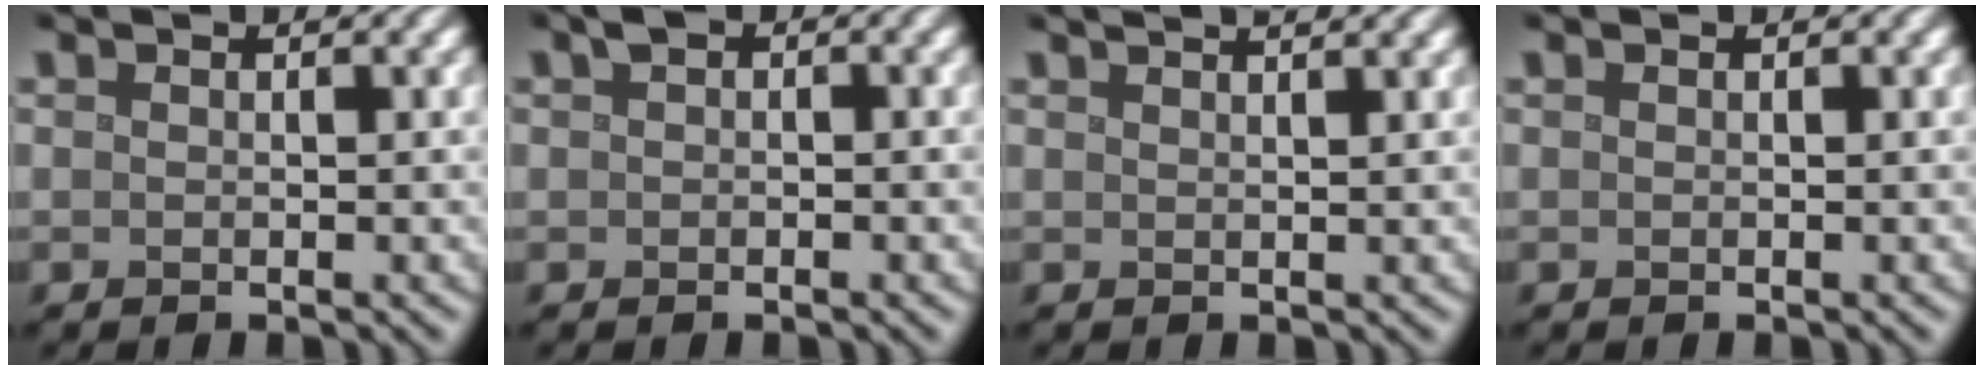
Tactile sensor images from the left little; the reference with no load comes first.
{"total": 1.3, "force": [0.4, 0.9, 0.9], "torque": [-0.010, 0.006, 0.003]}
{"total": 3.9, "force": [2.9, 1.4, 2.2], "torque": [-0.003, 0.025, 0.007]}
{"total": 0.0}